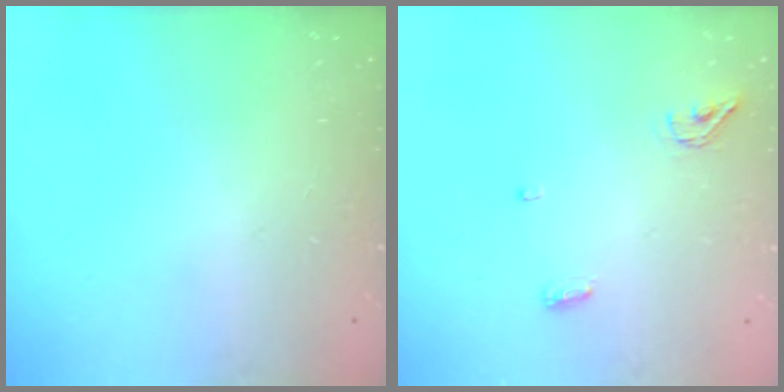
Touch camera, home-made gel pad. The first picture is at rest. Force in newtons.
{"total": 6.3, "press": 5.0, "slide": 3.9}